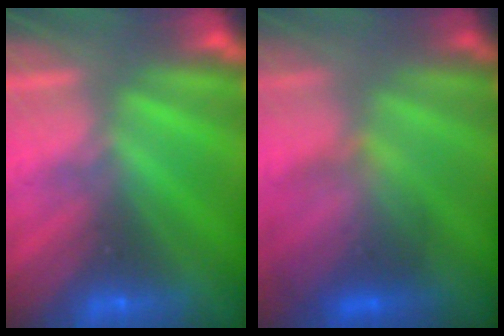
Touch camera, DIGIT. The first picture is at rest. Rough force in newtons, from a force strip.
{"total": 4.6}